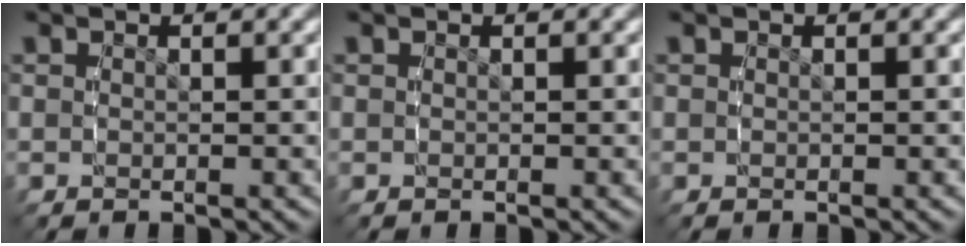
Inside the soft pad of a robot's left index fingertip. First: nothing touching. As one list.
[{"total": 0.0}, {"total": 0.0}]